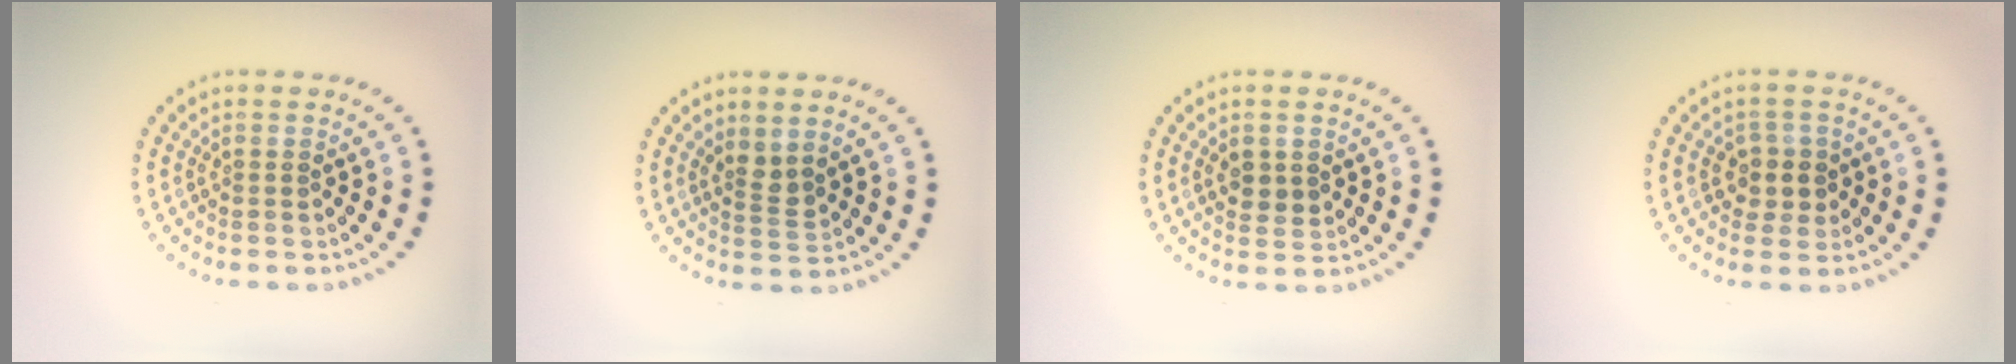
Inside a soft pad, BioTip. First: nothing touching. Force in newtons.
{"total": 1.7, "press": 1.3, "slide": 1.1}
{"total": 1.8, "press": 1.7, "slide": 0.4}
{"total": 2.1, "press": 2.0, "slide": 0.8}